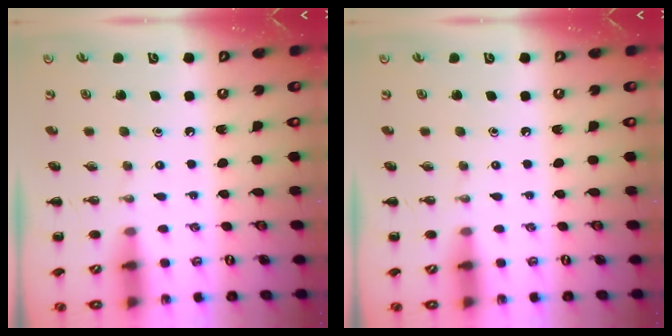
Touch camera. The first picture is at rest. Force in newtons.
{"total": 0.0}